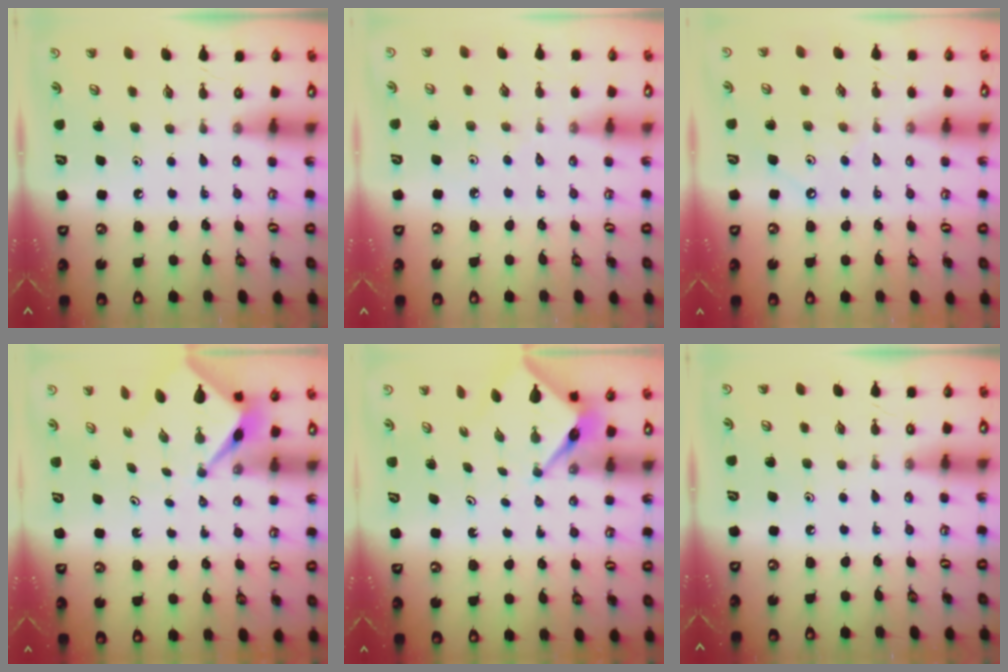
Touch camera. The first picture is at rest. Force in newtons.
{"total": 1.7, "press": 1.6, "slide": 0.4}
{"total": 4.2, "press": 4.1, "slide": 0.6}
{"total": 2.5, "press": 2.5, "slide": 0.1}
{"total": 3.9, "press": 3.9, "slide": 0.2}
{"total": 0.0}